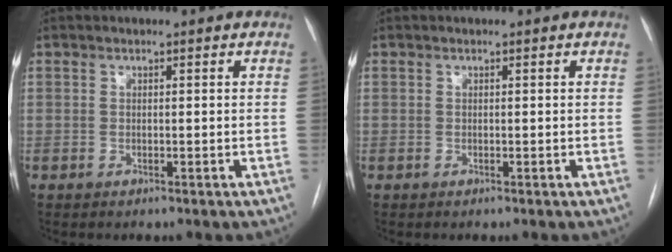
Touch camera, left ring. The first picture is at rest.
{"total": 0.0}